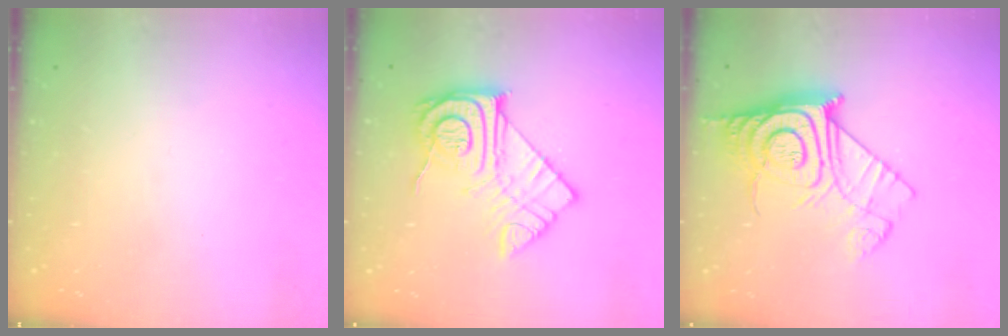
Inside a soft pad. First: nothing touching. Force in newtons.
{"total": 14.9, "press": 14.8, "slide": 1.2}
{"total": 16.1, "press": 16.1, "slide": 1.1}